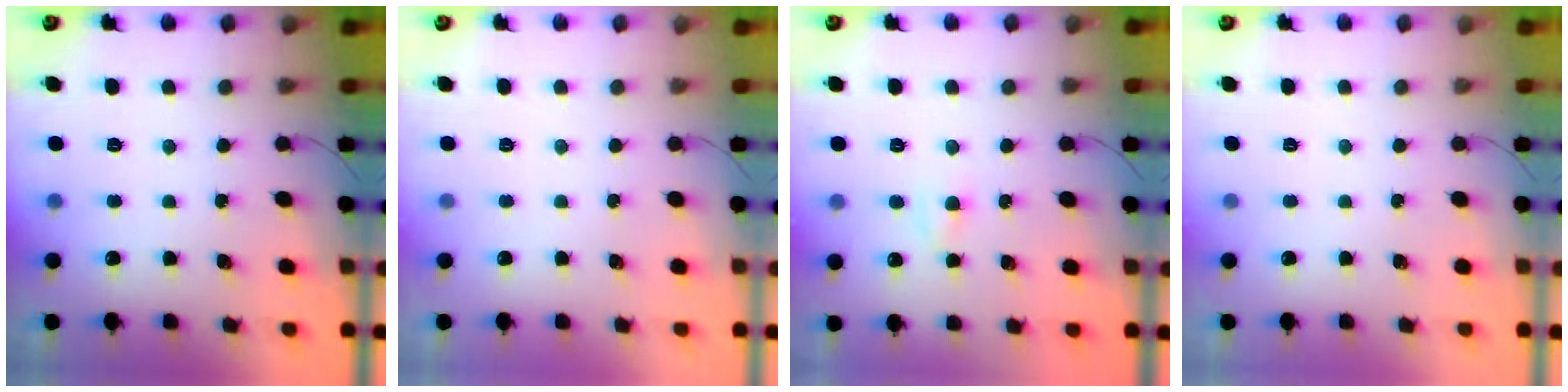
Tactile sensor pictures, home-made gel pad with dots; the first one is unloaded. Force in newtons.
{"total": 0.0}
{"total": 3.0, "press": 2.8, "slide": 1.2}
{"total": 0.0}